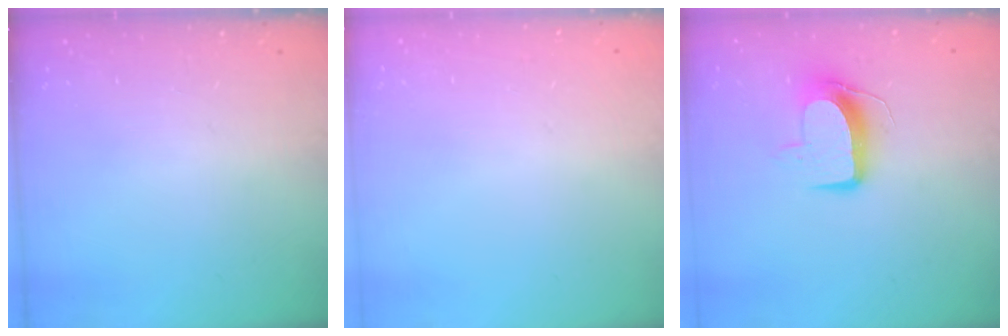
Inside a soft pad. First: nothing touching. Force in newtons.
{"total": 0.0}
{"total": 10.0, "press": 10.0, "slide": 0.5}